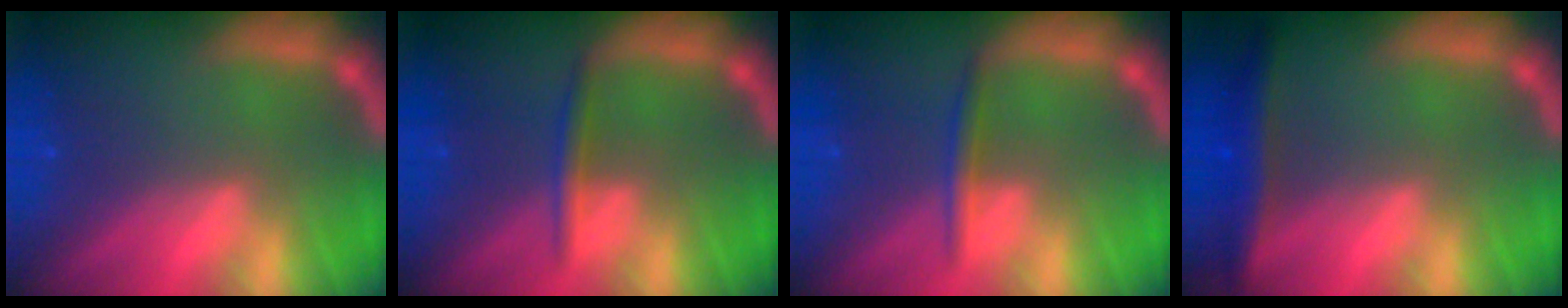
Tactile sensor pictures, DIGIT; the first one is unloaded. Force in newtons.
{"total": 1.9}
{"total": 1.9}
{"total": 4.0}